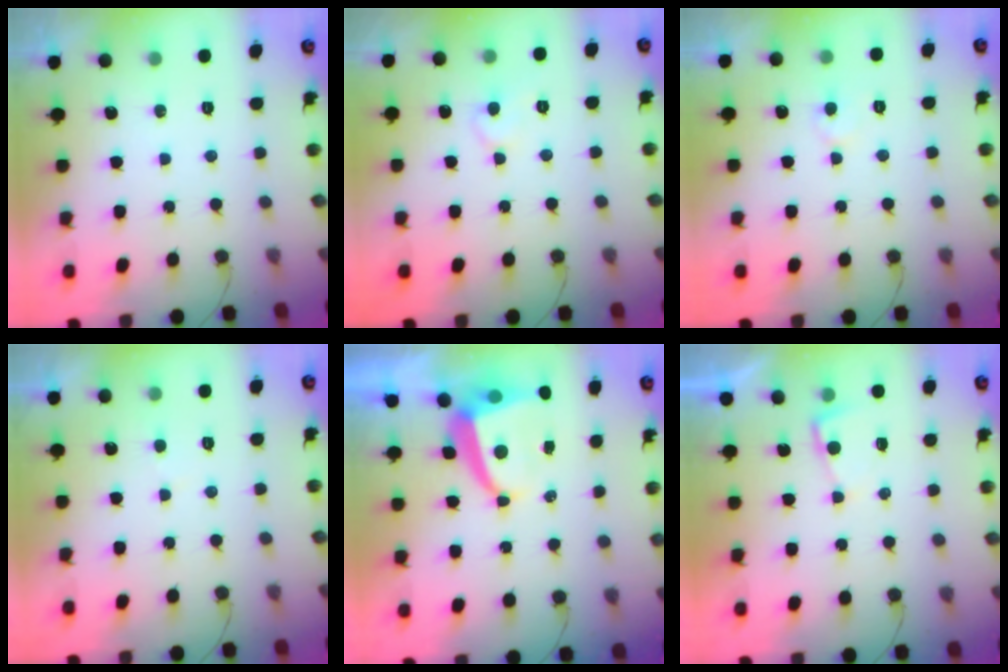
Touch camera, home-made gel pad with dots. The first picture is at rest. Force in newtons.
{"total": 5.9, "press": 5.9, "slide": 0.4}
{"total": 5.1, "press": 5.0, "slide": 0.4}
{"total": 2.4, "press": 2.4, "slide": 0.4}
{"total": 6.0, "press": 5.9, "slide": 0.7}
{"total": 2.0, "press": 2.0, "slide": 0.3}